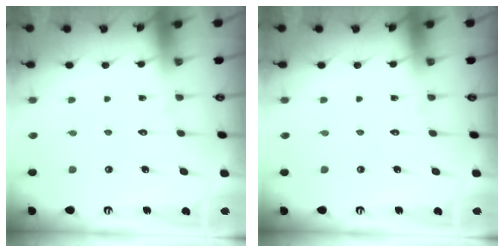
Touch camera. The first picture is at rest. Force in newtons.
{"total": 0.0}